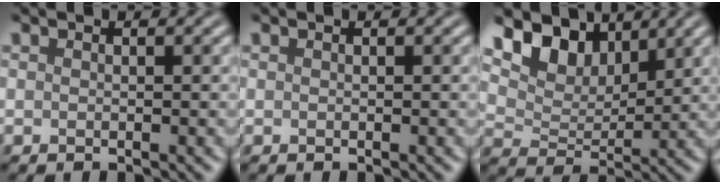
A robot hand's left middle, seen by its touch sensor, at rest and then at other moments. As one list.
[{"total": 0.0}, {"total": 7.0, "force": [4.8, 3.8, 3.3], "torque": [-0.069, 0.003, 0.073]}]